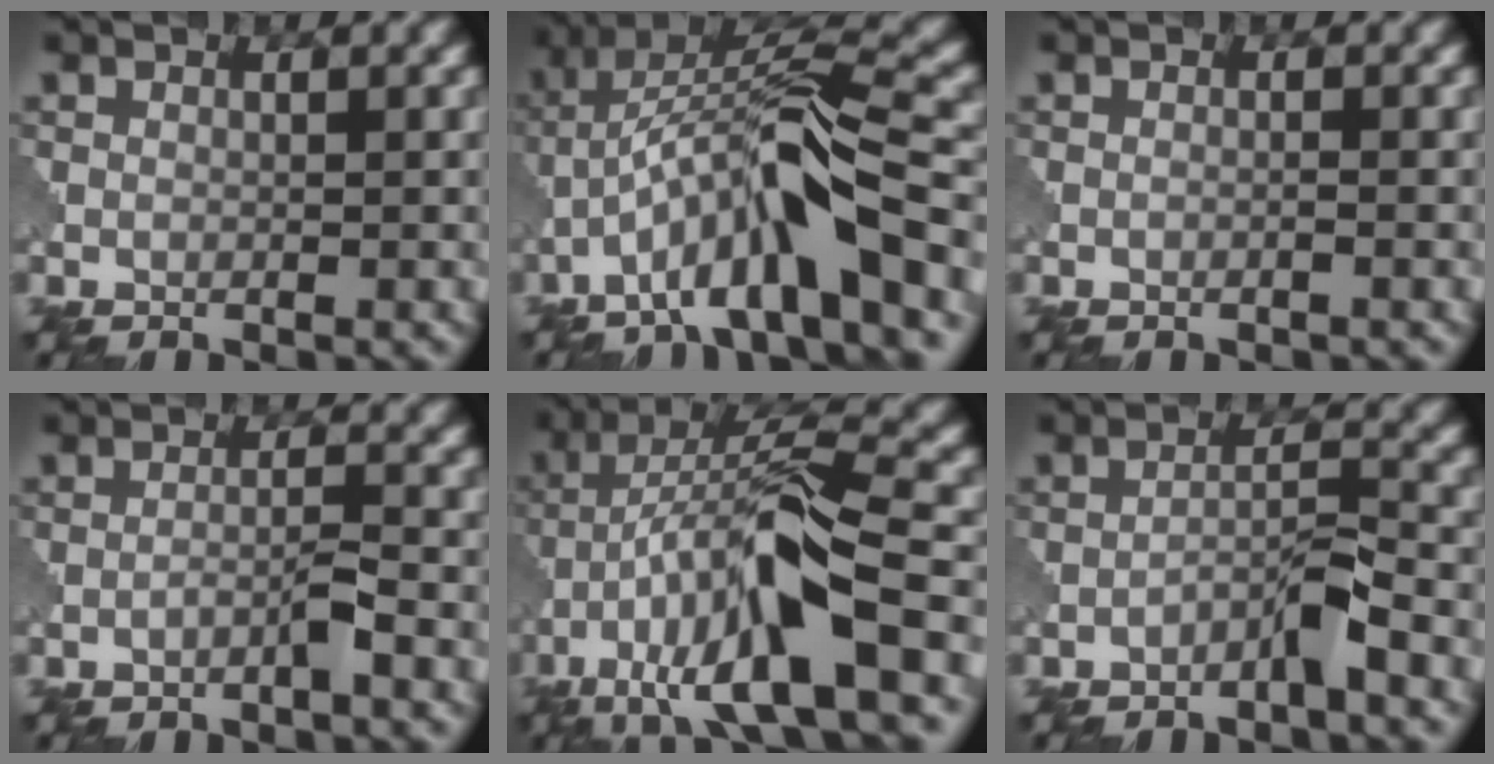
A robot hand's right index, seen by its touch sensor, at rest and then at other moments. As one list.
[{"total": 9.9, "force": [-4.4, 1.9, 8.7], "torque": [-0.150, 0.026, -0.076]}, {"total": 0.6, "force": [-0.3, 0.0, 0.5], "torque": [-0.012, -0.001, -0.011]}, {"total": 1.8, "force": [-1.1, 0.0, 1.4], "torque": [-0.025, 0.008, -0.026]}, {"total": 12.4, "force": [-5.2, 2.7, 10.9], "torque": [-0.204, 0.013, -0.091]}, {"total": 2.9, "force": [-1.9, 0.2, 2.1], "torque": [-0.037, 0.014, -0.039]}]